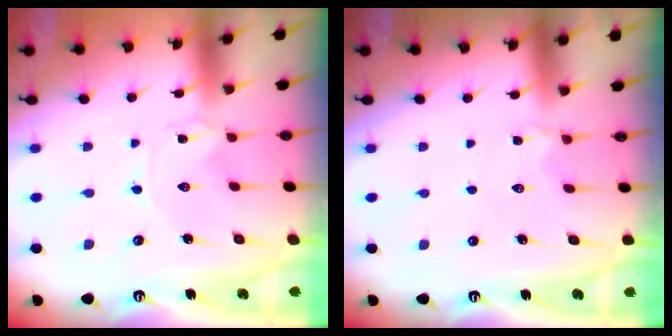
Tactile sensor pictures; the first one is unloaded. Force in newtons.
{"total": 2.9, "press": 2.9, "slide": 0.5}